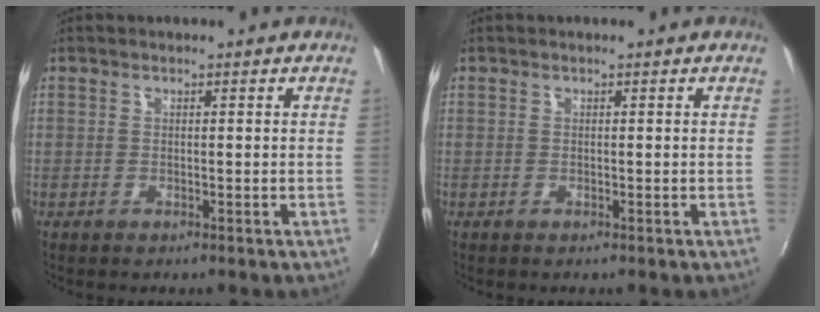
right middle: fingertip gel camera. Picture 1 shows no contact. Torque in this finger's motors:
{"motor_torque": [0.00, 0.00, 0.00, 0.00]}